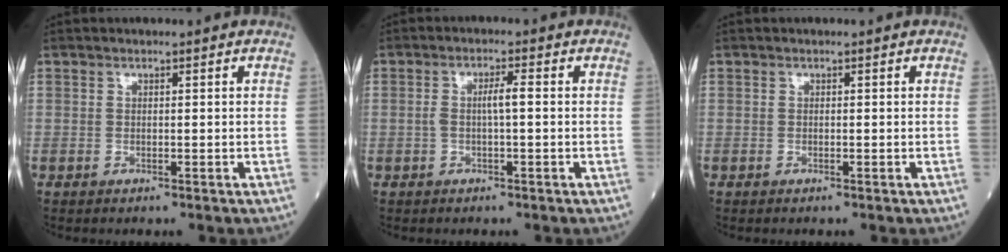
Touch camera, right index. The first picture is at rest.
{"total": 2.9, "force": [0.0, 0.2, 2.9], "torque": [-0.056, 0.005, -0.001]}
{"total": 0.0}